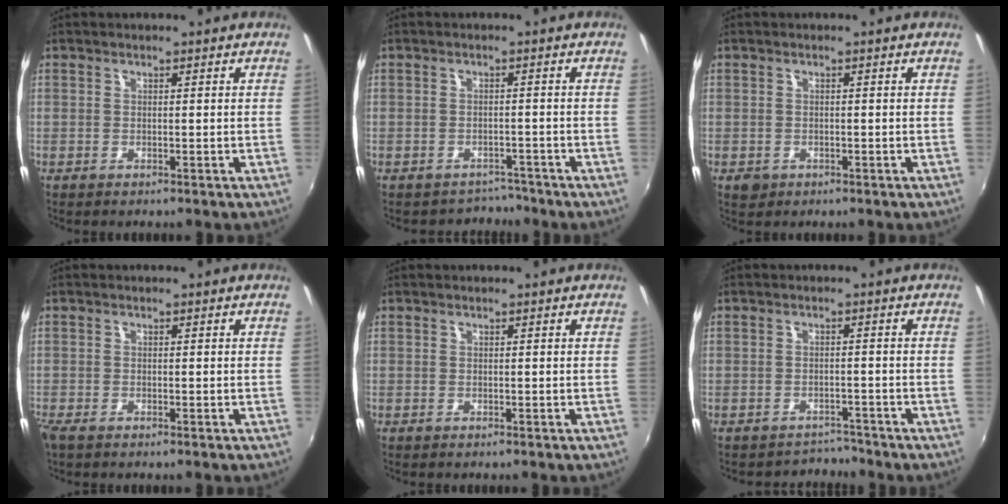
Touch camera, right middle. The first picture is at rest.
{"total": 3.4, "force": [-3.0, 1.3, -0.9], "torque": [0.017, 0.007, -0.045]}
{"total": 2.0, "force": [-0.9, 1.7, 0.7], "torque": [-0.016, -0.004, -0.010]}
{"total": 1.8, "force": [-1.4, 0.7, 0.9], "torque": [-0.021, -0.008, -0.027]}
{"total": 0.0}
{"total": 3.3, "force": [-3.0, 0.8, -1.0], "torque": [0.017, 0.008, -0.048]}